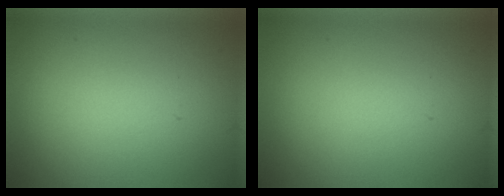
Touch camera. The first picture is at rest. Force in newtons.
{"total": 0.0}